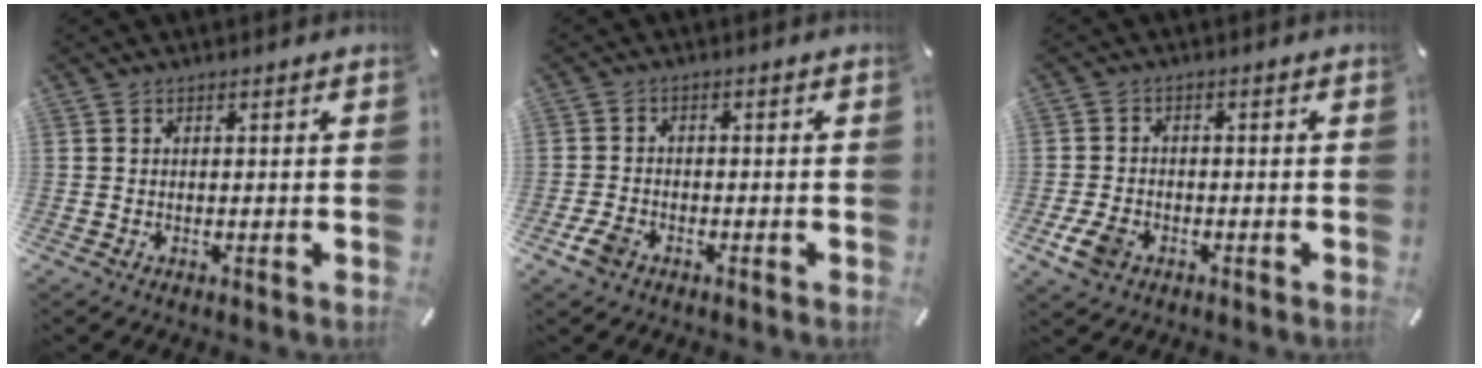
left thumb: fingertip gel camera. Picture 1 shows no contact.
{"total": 3.7, "force": [-2.0, 2.5, 1.9], "torque": [-0.052, 0.002, -0.041]}
{"total": 5.2, "force": [-2.3, 3.7, 2.8], "torque": [-0.070, 0.004, -0.046]}